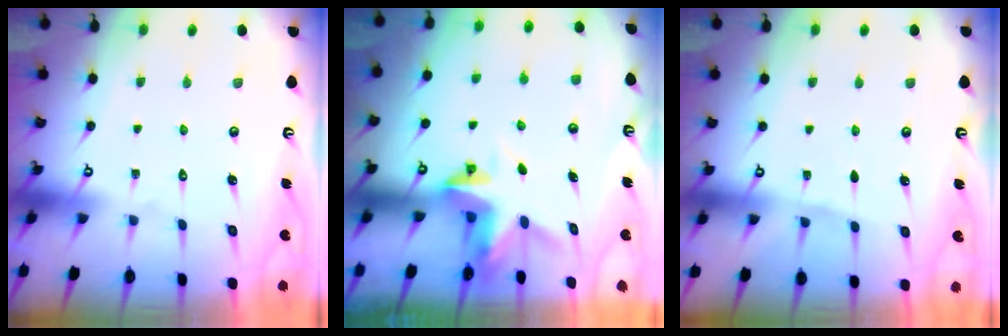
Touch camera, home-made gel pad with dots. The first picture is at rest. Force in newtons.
{"total": 3.9, "press": 3.9, "slide": 0.2}
{"total": 3.0, "press": 2.9, "slide": 0.4}